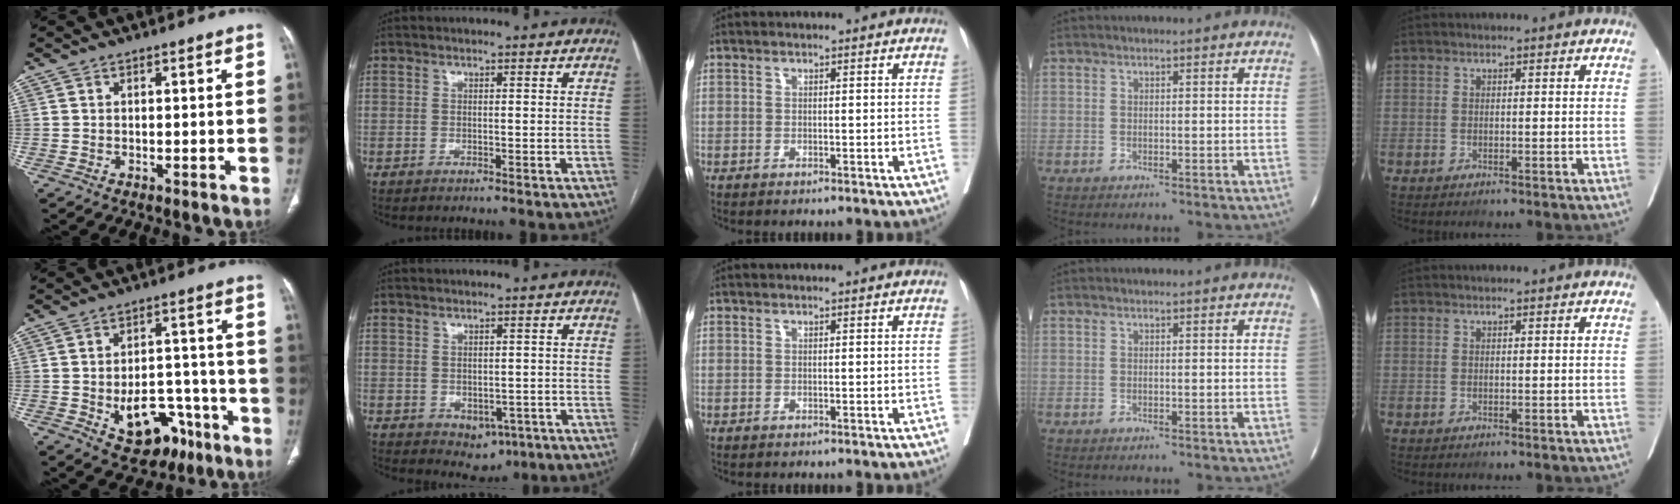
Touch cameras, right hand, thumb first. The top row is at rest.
{"thumb": {"total": 13.5, "force": [-5.9, 8.9, 8.4], "torque": [-0.089, 0.045, -0.069]}, "index": {"total": 4.2, "force": [-1.5, 3.0, 2.4], "torque": [-0.025, 0.000, -0.005]}}